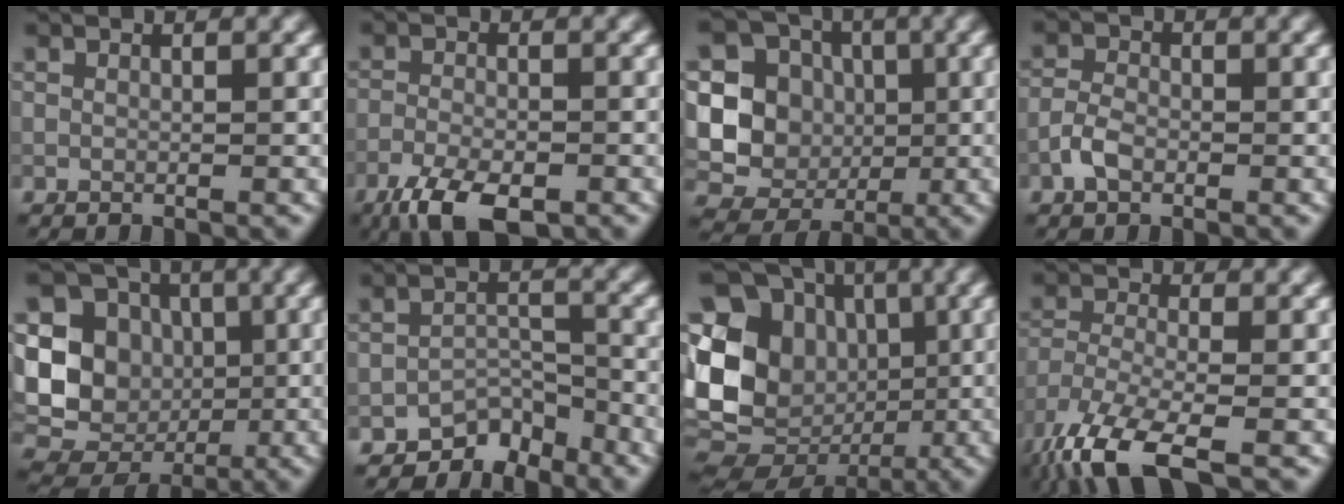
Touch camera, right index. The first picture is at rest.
{"total": 6.3, "force": [-4.3, 2.2, 4.0], "torque": [-0.080, -0.012, -0.082]}
{"total": 12.5, "force": [-0.3, 11.9, 3.9], "torque": [-0.100, 0.006, -0.019]}
{"total": 2.3, "force": [-1.2, 1.5, 1.4], "torque": [-0.027, 0.005, -0.030]}
{"total": 11.0, "force": [0.2, 9.9, 4.9], "torque": [-0.096, -0.009, -0.014]}
{"total": 4.0, "force": [-3.5, 1.7, 0.9], "torque": [0.004, 0.005, -0.061]}
{"total": 16.8, "force": [-0.4, 14.7, 8.2], "torque": [-0.182, 0.011, -0.029]}
{"total": 10.0, "force": [-6.9, 3.3, 6.3], "torque": [-0.145, -0.025, -0.139]}